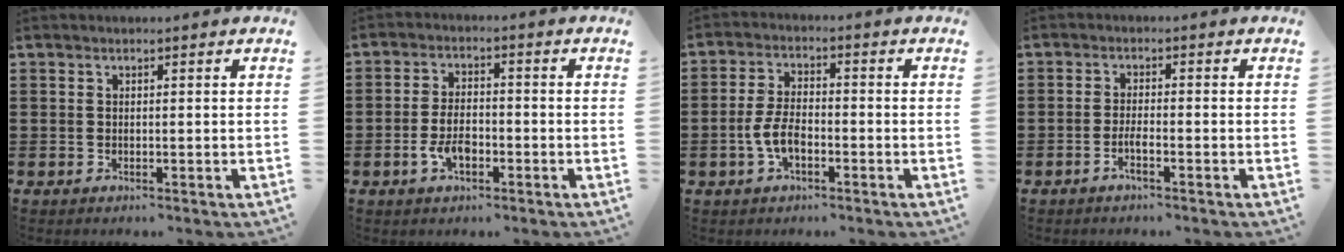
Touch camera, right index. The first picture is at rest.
{"total": 4.9, "force": [-1.9, 2.6, 3.7], "torque": [-0.084, 0.000, -0.039]}
{"total": 5.4, "force": [-1.8, 2.6, 4.4], "torque": [-0.103, -0.002, -0.039]}
{"total": 2.0, "force": [-1.1, 0.1, 1.7], "torque": [-0.030, -0.002, -0.019]}